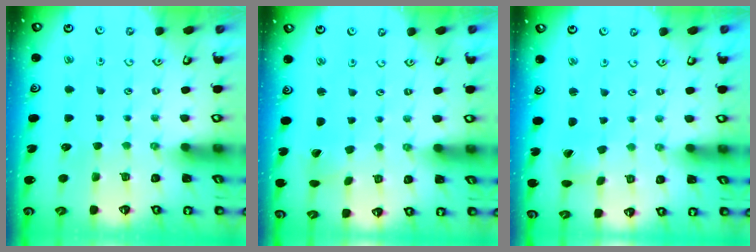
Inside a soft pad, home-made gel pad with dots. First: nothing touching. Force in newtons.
{"total": 0.0}
{"total": 1.5, "press": 1.5, "slide": 0.1}